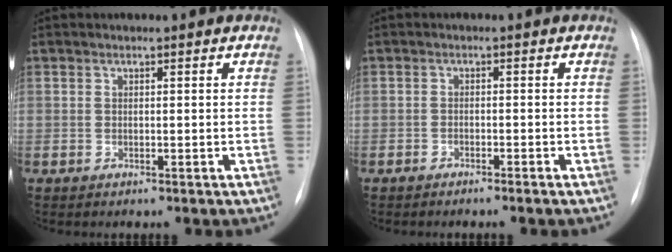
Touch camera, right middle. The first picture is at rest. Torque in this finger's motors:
{"motor_torque": [-0.17, -0.12, -0.04, -0.01]}